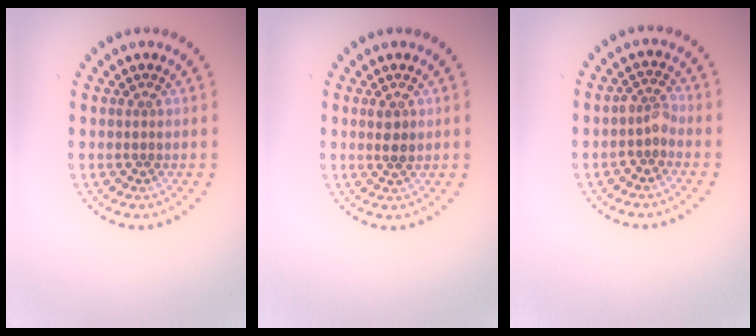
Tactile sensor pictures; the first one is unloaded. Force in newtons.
{"total": 1.4, "press": 1.3, "slide": 0.5}
{"total": 1.8, "press": 1.4, "slide": 1.1}